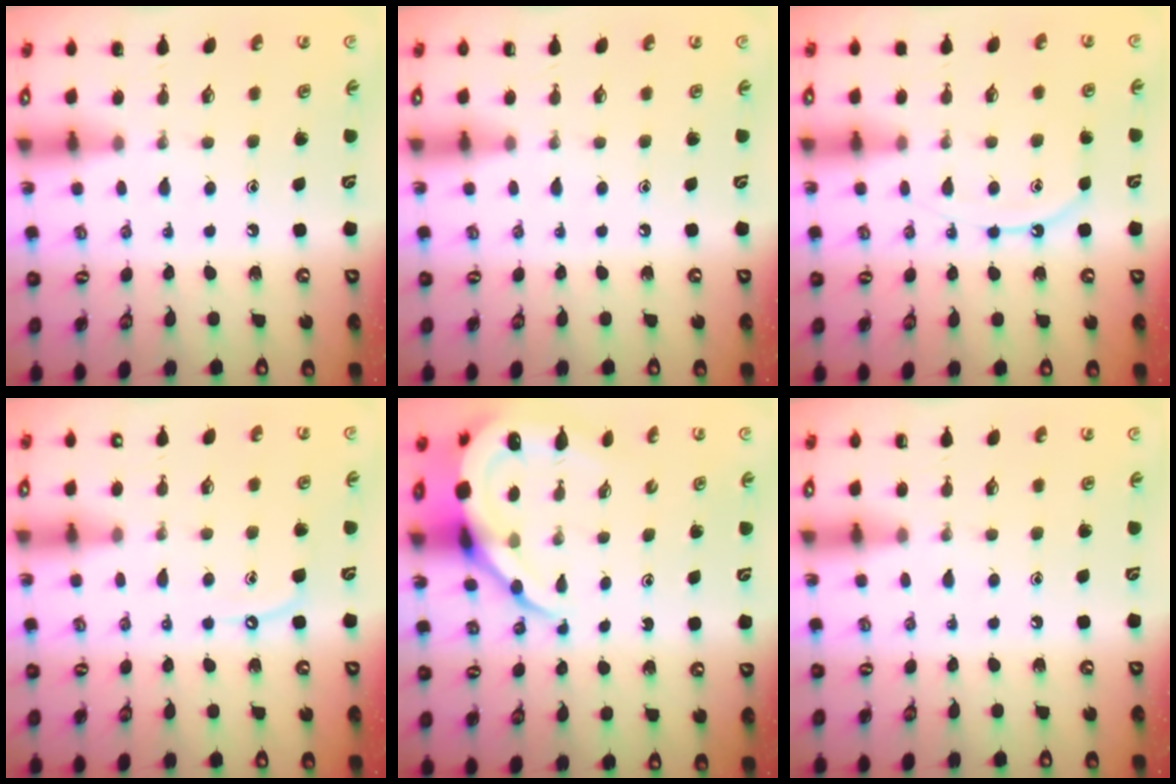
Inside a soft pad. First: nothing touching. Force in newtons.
{"total": 0.0}
{"total": 8.2, "press": 8.1, "slide": 0.9}
{"total": 4.3, "press": 4.3, "slide": 0.5}
{"total": 10.9, "press": 10.8, "slide": 1.2}
{"total": 0.0}